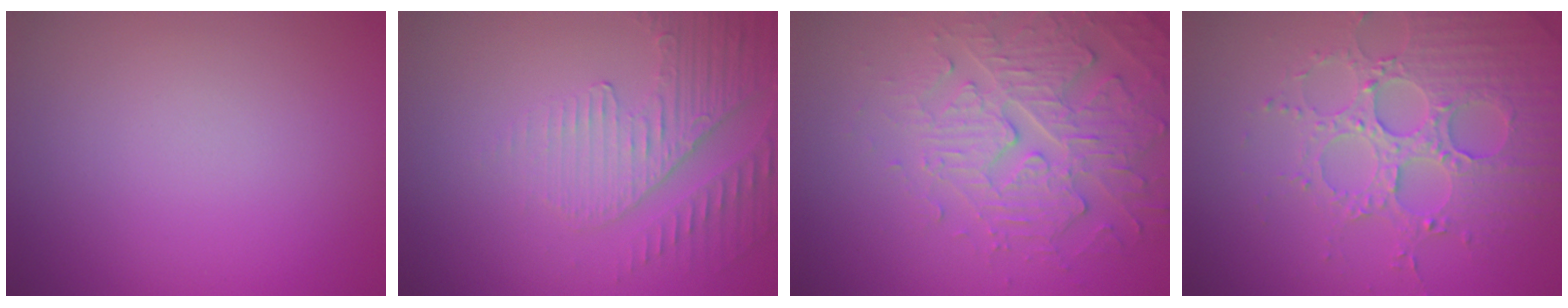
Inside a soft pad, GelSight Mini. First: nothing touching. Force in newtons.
{"total": 4.9, "press": 3.2, "slide": 3.7}
{"total": 4.8, "press": 4.0, "slide": 2.6}
{"total": 4.9, "press": 4.7, "slide": 1.4}